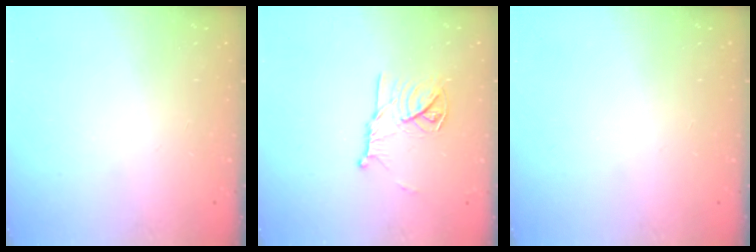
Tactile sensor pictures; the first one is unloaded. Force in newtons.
{"total": 12.4, "press": 12.4, "slide": 0.2}
{"total": 0.0}